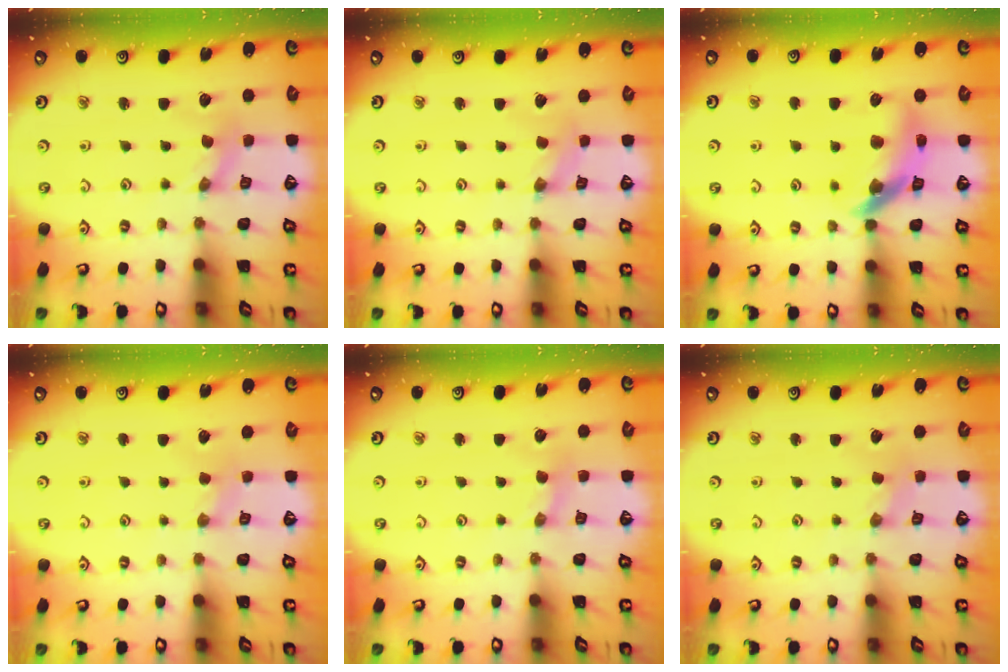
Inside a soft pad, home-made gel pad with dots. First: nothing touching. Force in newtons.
{"total": 0.0}
{"total": 13.0, "press": 12.9, "slide": 1.8}
{"total": 0.8, "press": 0.8, "slide": 0.3}
{"total": 2.0, "press": 2.0, "slide": 0.3}
{"total": 0.0}